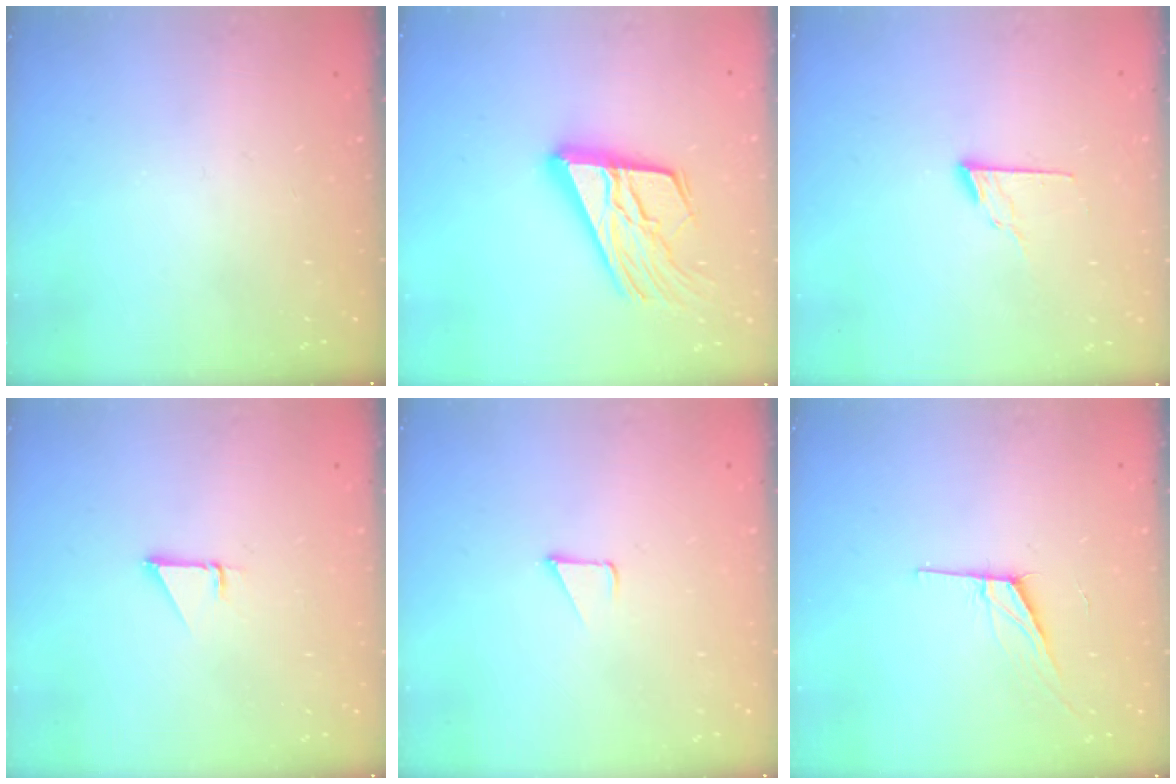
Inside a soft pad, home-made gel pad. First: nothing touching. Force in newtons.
{"total": 19.1, "press": 19.0, "slide": 2.5}
{"total": 7.4, "press": 7.4, "slide": 0.6}
{"total": 0.9, "press": 0.9, "slide": 0.1}
{"total": 1.7, "press": 1.7, "slide": 0.1}
{"total": 7.8, "press": 7.2, "slide": 3.2}